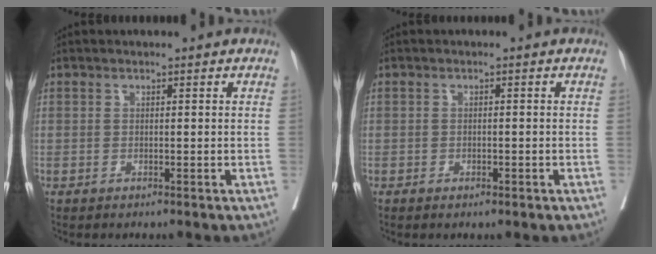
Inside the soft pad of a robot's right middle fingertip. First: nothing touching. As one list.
[{"total": 1.4, "force": [-0.7, 0.8, 0.9], "torque": [-0.013, 0.002, -0.006]}]